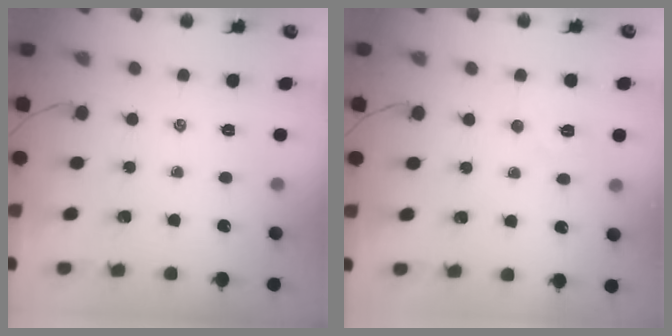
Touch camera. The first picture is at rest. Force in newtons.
{"total": 4.5, "press": 4.4, "slide": 1.2}